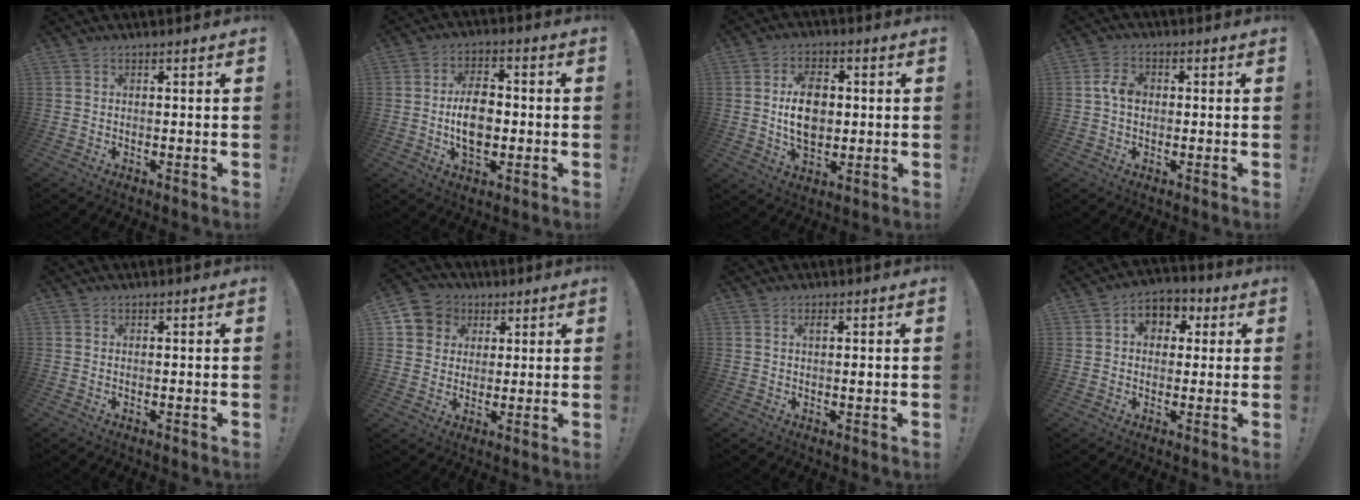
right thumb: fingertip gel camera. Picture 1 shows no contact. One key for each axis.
{"total": 11.2, "fx": -1.3, "fy": 7.2, "fz": 8.4, "tx": -0.155, "ty": 0.005, "tz": -0.024}
{"total": 11.9, "fx": 0.6, "fy": 8.1, "fz": 8.8, "tx": -0.143, "ty": 0.003, "tz": 0.011}
{"total": 5.4, "fx": -0.1, "fy": 3.8, "fz": 3.8, "tx": -0.069, "ty": 0.011, "tz": -0.002}
{"total": 0.0}
{"total": 8.2, "fx": 2.5, "fy": 7.6, "fz": 1.9, "tx": -0.025, "ty": -0.009, "tz": 0.054}
{"total": 1.4, "fx": 0.4, "fy": 0.4, "fz": 1.2, "tx": -0.018, "ty": 0.000, "tz": 0.004}
{"total": 7.3, "fx": 1.5, "fy": 6.0, "fz": 3.9, "tx": -0.052, "ty": 0.006, "tz": 0.032}